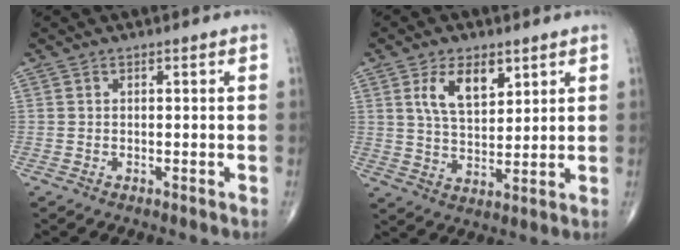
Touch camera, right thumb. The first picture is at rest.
{"total": 8.8, "force": [4.1, 4.6, 6.3], "torque": [-0.093, -0.021, 0.079]}